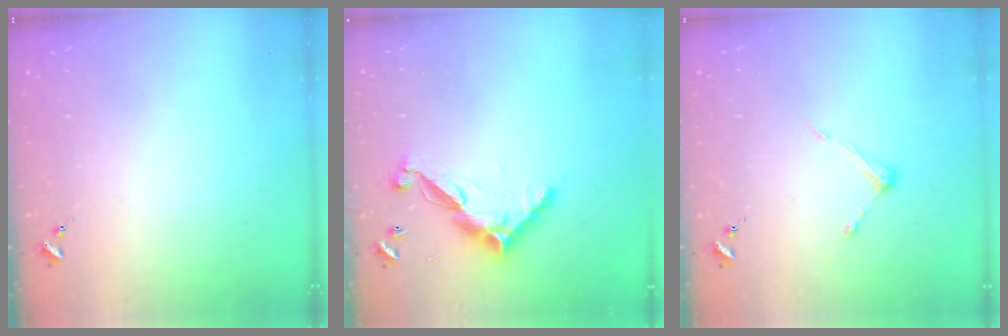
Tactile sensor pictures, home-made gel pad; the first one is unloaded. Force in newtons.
{"total": 11.5, "press": 11.5, "slide": 0.4}
{"total": 5.3, "press": 5.2, "slide": 0.2}